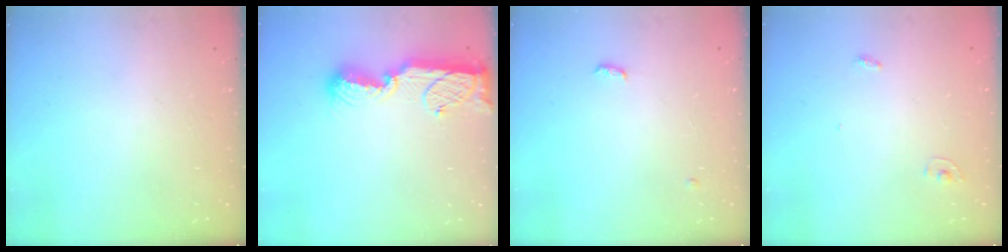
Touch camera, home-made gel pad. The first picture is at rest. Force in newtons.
{"total": 11.5, "press": 11.4, "slide": 1.2}
{"total": 7.6, "press": 4.2, "slide": 6.4}
{"total": 2.8, "press": 2.8, "slide": 0.1}